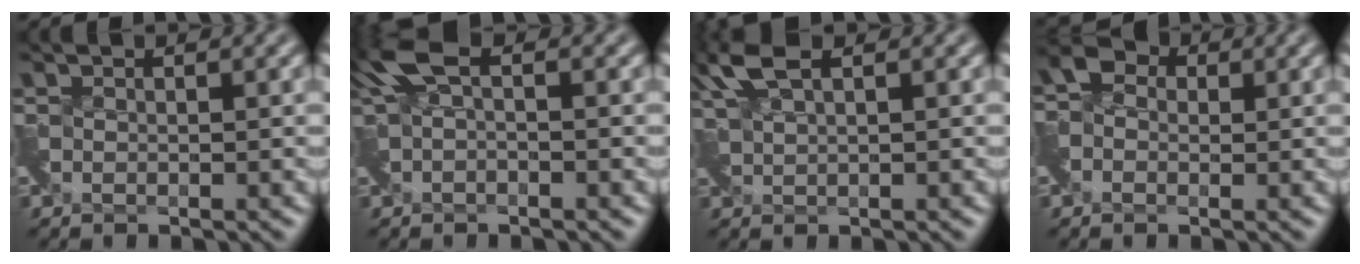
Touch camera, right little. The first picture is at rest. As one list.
[{"total": 3.1, "force": [0.3, 1.5, 2.7], "torque": [-0.064, 0.002, -0.004]}, {"total": 3.5, "force": [2.5, 0.9, 2.3], "torque": [-0.061, 0.013, 0.051]}, {"total": 2.2, "force": [-0.6, 2.0, 0.7], "torque": [-0.021, 0.000, -0.016]}]